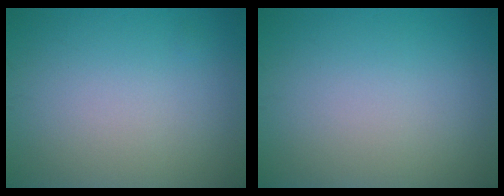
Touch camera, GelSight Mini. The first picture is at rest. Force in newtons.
{"total": 0.0}